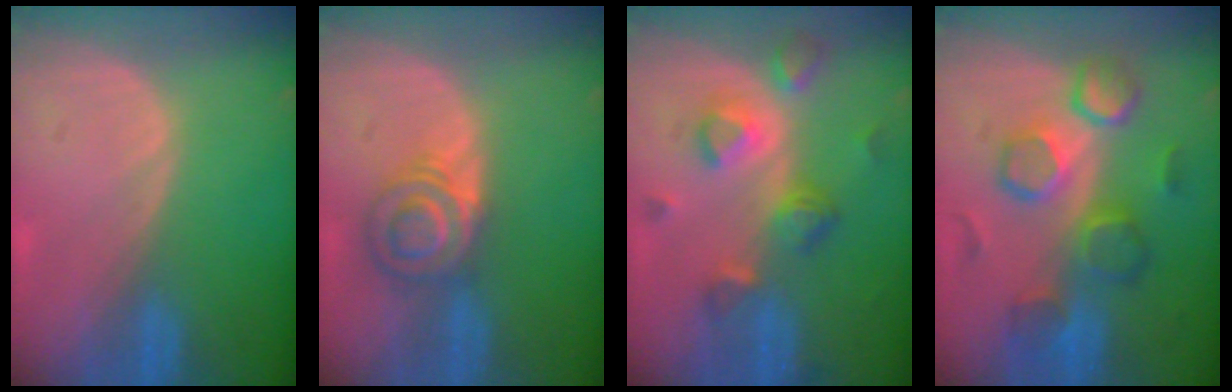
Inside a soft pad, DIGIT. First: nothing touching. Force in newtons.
{"total": 5.7, "press": 5.6, "slide": 1.0}
{"total": 7.9, "press": 7.1, "slide": 3.5}
{"total": 9.1, "press": 8.8, "slide": 2.0}